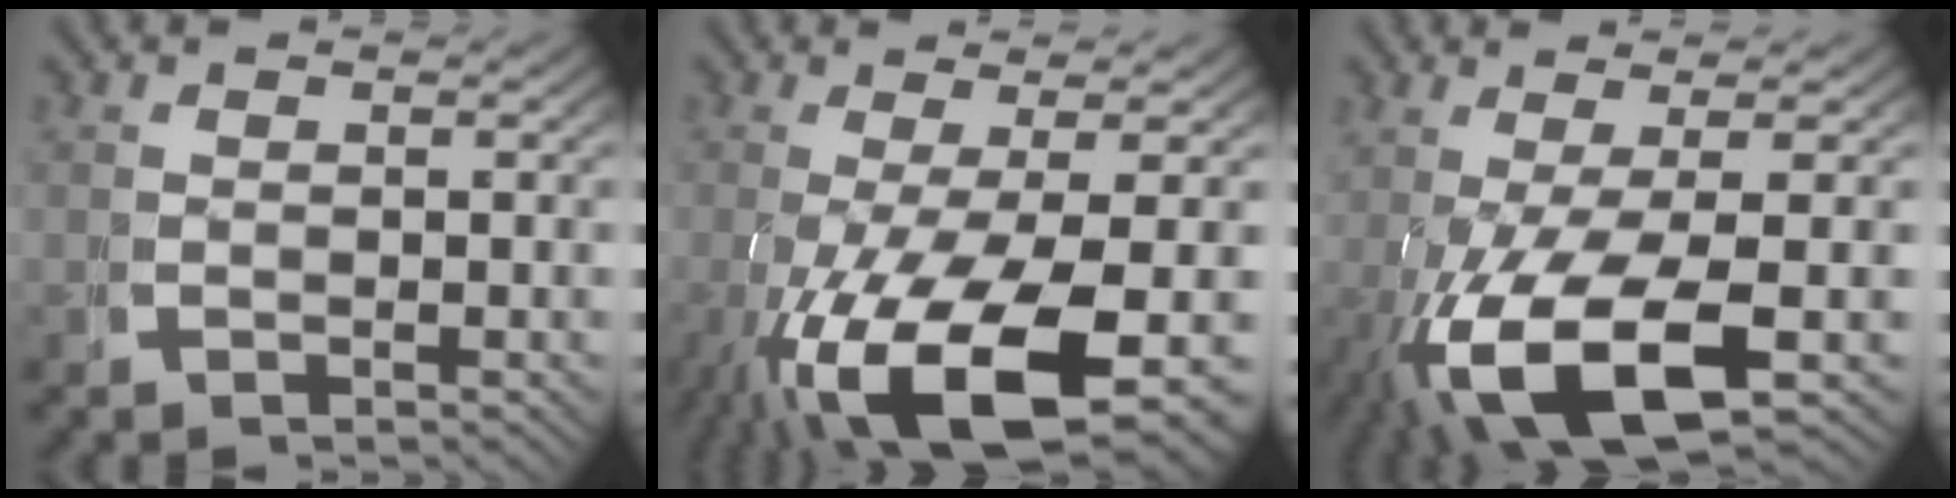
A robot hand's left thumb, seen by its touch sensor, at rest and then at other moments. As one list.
[{"total": 12.8, "force": [-3.4, 5.7, 11.0], "torque": [-0.231, -0.057, -0.011]}, {"total": 10.2, "force": [-2.0, 4.0, 9.2], "torque": [-0.206, -0.035, 0.002]}]